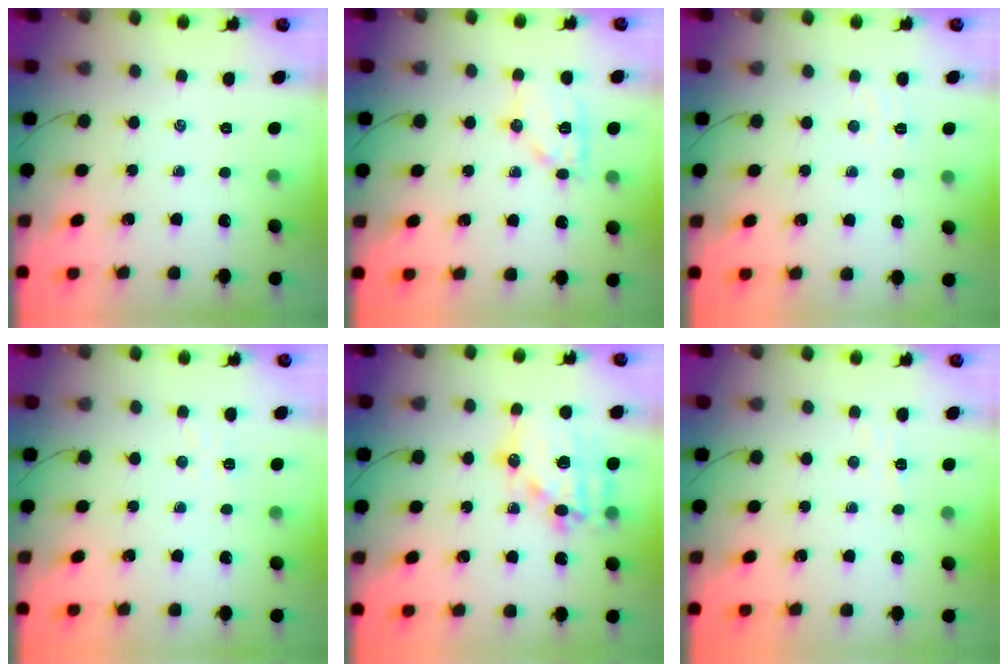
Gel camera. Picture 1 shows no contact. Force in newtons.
{"total": 10.8, "press": 10.7, "slide": 0.9}
{"total": 3.7, "press": 3.5, "slide": 1.0}
{"total": 3.6, "press": 3.5, "slide": 0.9}
{"total": 17.4, "press": 17.1, "slide": 3.2}
{"total": 3.0, "press": 2.9, "slide": 0.8}